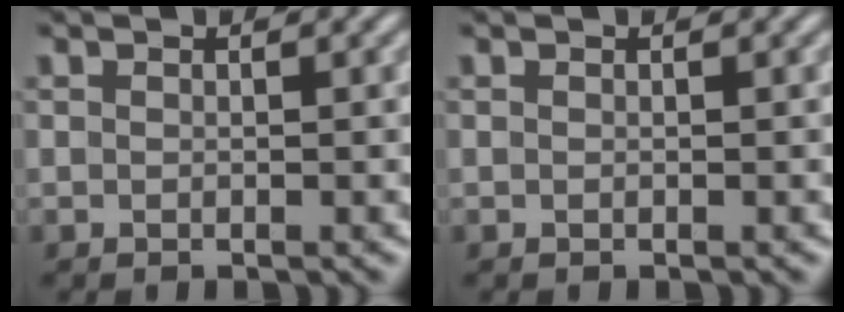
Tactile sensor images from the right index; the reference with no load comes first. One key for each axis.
{"total": 0.0}